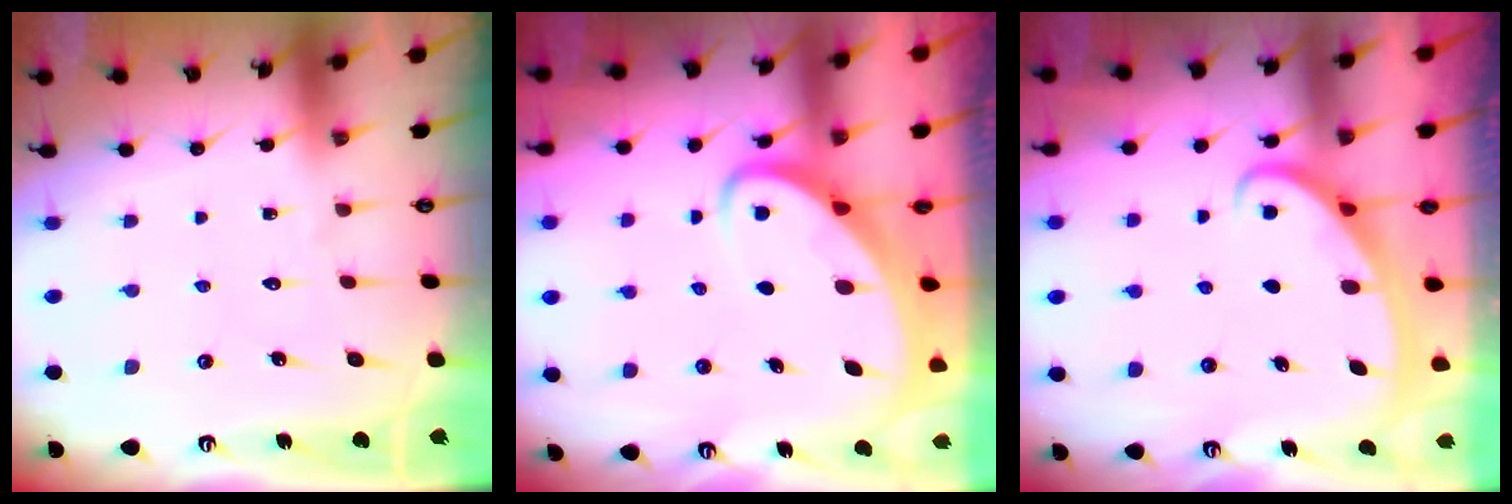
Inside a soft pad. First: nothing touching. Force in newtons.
{"total": 3.6, "press": 3.5, "slide": 0.4}
{"total": 2.5, "press": 2.5, "slide": 0.4}